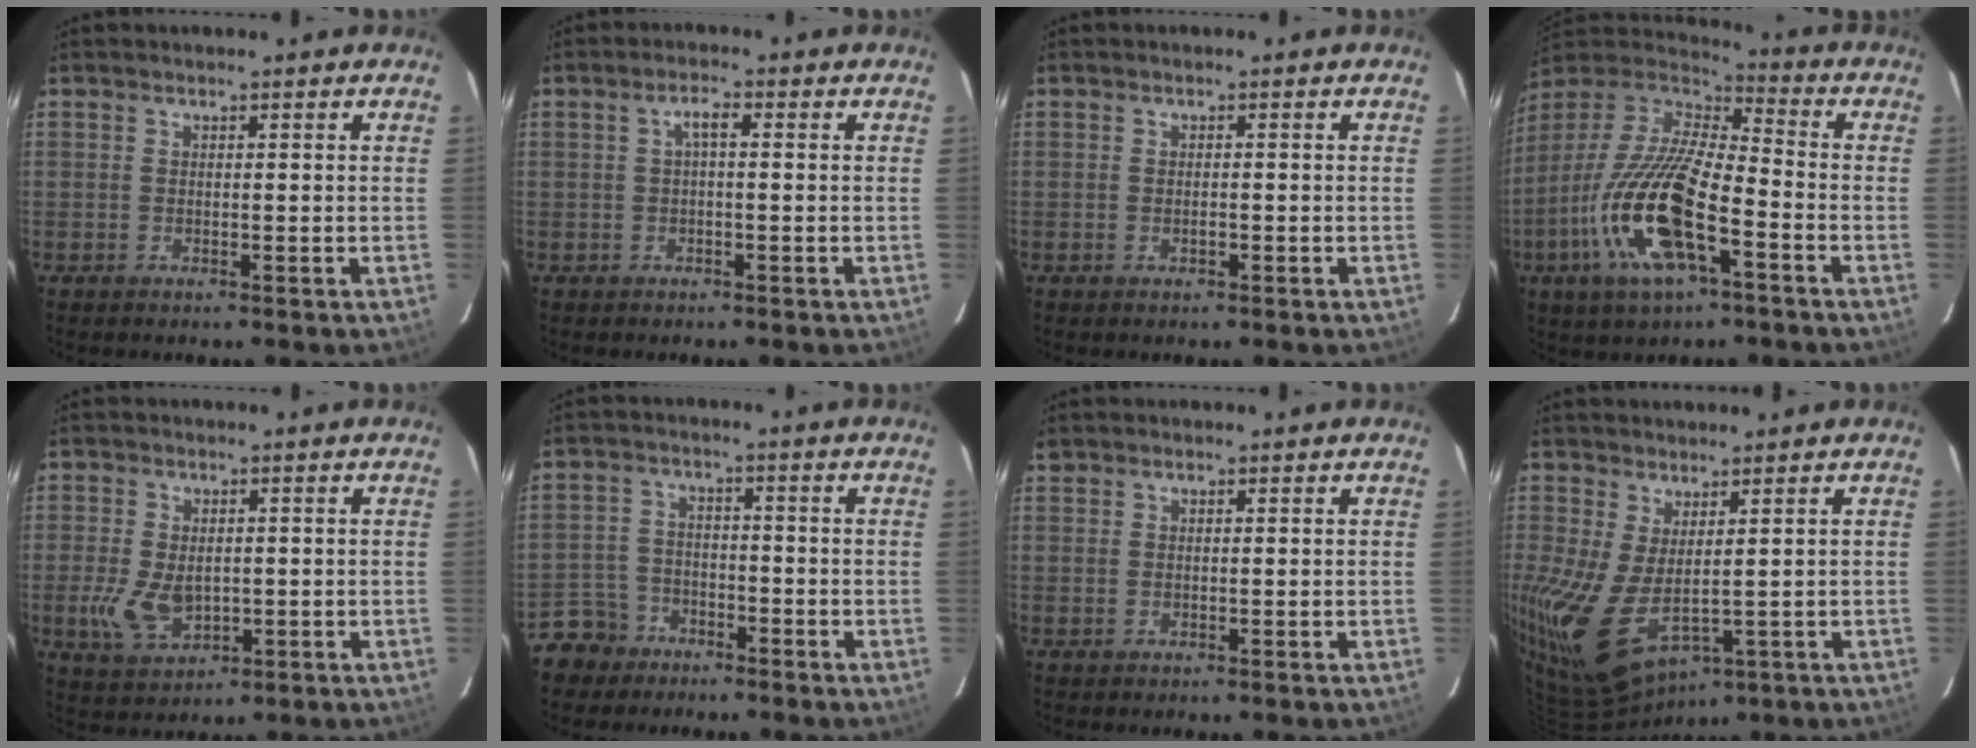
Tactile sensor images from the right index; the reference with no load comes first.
{"total": 2.2, "force": [0.1, 0.6, 2.1], "torque": [-0.043, 0.010, 0.001]}
{"total": 1.0, "force": [-0.6, 0.5, 0.6], "torque": [-0.013, 0.003, -0.009]}
{"total": 20.8, "force": [-8.5, 6.4, 17.9], "torque": [-0.359, -0.032, -0.169]}
{"total": 7.5, "force": [-1.1, 4.7, 5.8], "torque": [-0.129, -0.010, -0.011]}
{"total": 6.6, "force": [-4.7, 4.7, 0.4], "torque": [-0.027, 0.022, -0.089]}
{"total": 0.7, "force": [0.4, 0.5, 0.1], "torque": [-0.001, 0.001, 0.007]}
{"total": 10.5, "force": [0.2, 4.8, 9.4], "torque": [-0.188, -0.039, 0.022]}